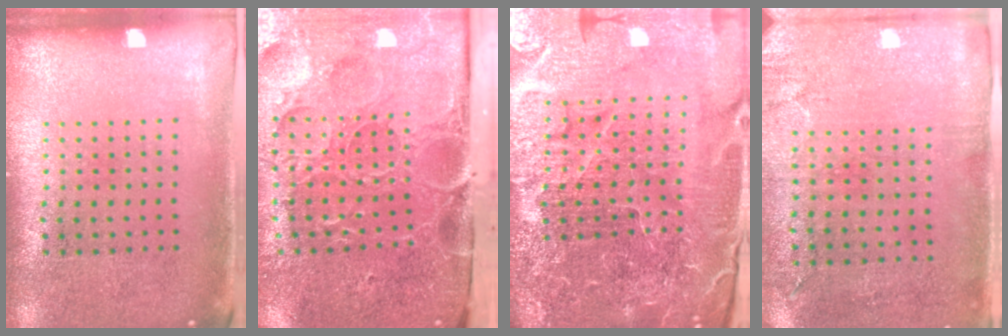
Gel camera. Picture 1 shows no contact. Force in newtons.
{"total": 5.2, "press": 4.1, "slide": 3.3}
{"total": 6.6, "press": 5.9, "slide": 3.1}
{"total": 2.9, "press": 2.3, "slide": 1.7}